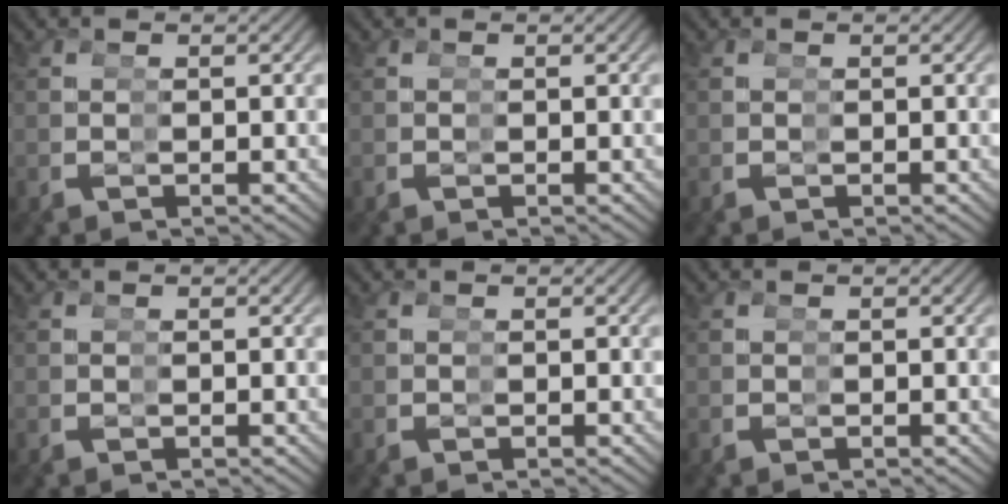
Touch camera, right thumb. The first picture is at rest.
{"total": 0.0}
{"total": 0.0}
{"total": 0.0}
{"total": 0.0}
{"total": 0.0}